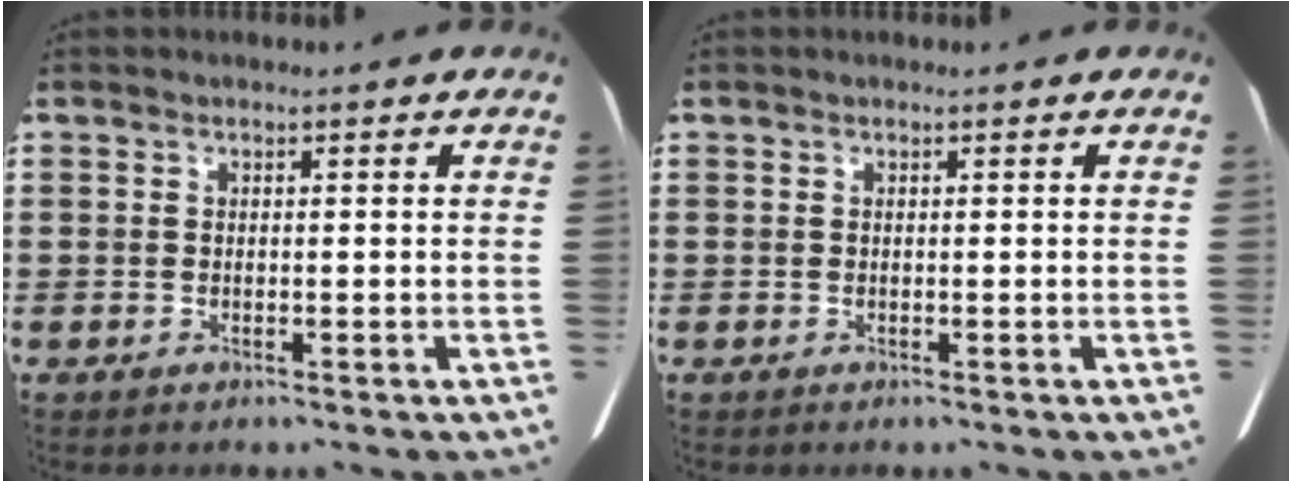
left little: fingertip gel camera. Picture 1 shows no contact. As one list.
[{"total": 0.0}]